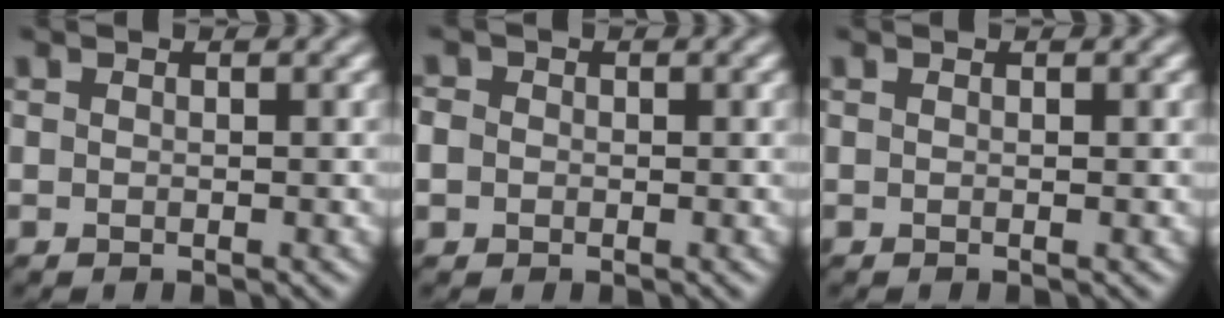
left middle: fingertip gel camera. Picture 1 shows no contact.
{"total": 2.2, "force": [0.2, 2.0, 0.9], "torque": [-0.009, 0.009, -0.008]}
{"total": 0.0}